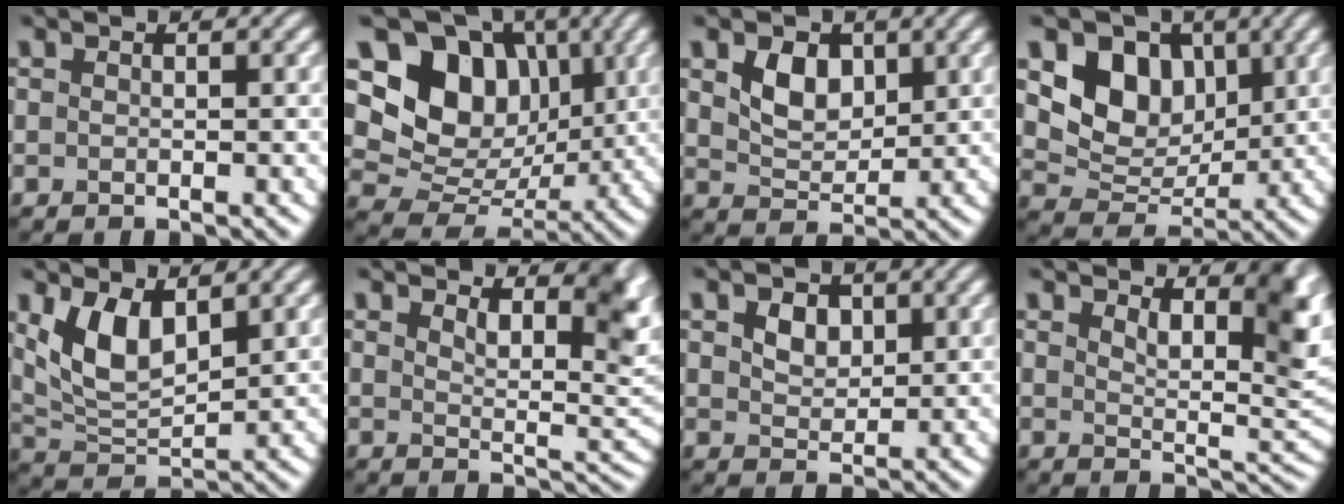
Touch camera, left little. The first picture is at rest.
{"total": 11.0, "force": [3.4, 8.6, 6.0], "torque": [-0.104, 0.006, 0.048]}
{"total": 3.7, "force": [1.4, 2.5, 2.3], "torque": [-0.051, -0.003, 0.024]}
{"total": 6.8, "force": [2.3, 5.2, 3.7], "torque": [-0.059, -0.009, 0.032]}
{"total": 5.2, "force": [2.3, 2.5, 3.9], "torque": [-0.087, -0.008, 0.049]}
{"total": 6.2, "force": [3.7, 2.5, 4.3], "torque": [-0.055, -0.010, 0.054]}
{"total": 2.4, "force": [1.1, 1.7, 1.4], "torque": [-0.031, 0.000, 0.018]}
{"total": 6.8, "force": [3.4, 2.6, 5.3], "torque": [-0.070, -0.009, 0.055]}